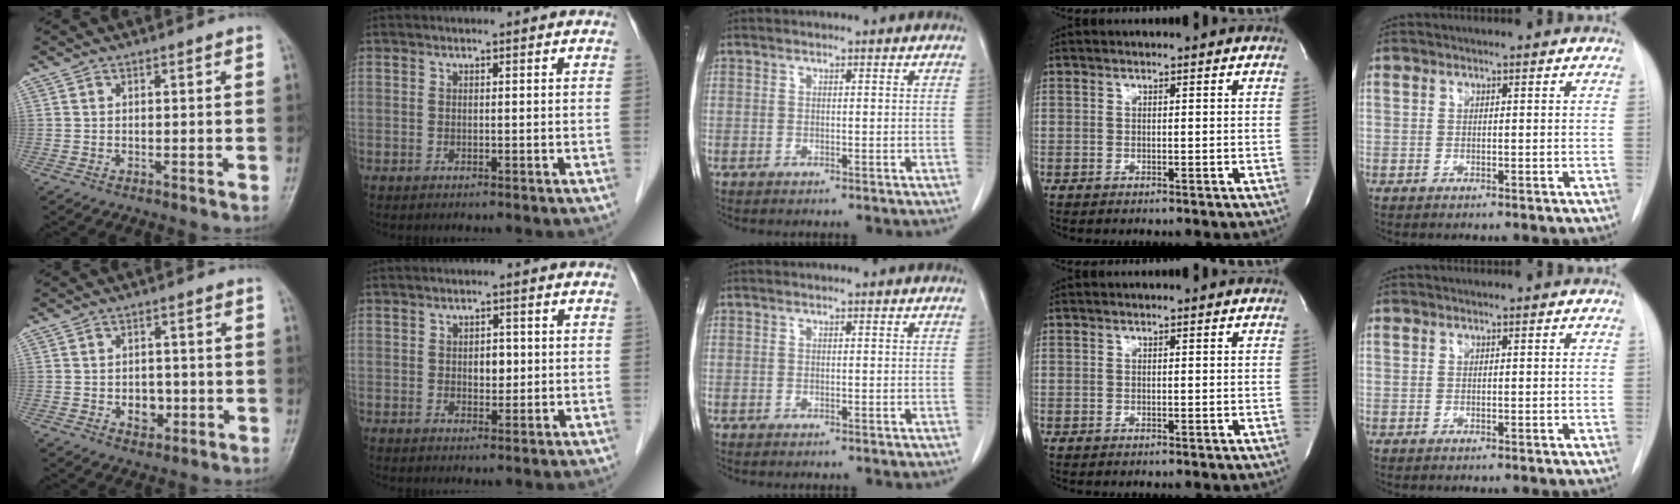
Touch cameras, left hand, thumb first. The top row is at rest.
{"thumb": {"total": 4.4, "force": [-1.0, 3.4, 2.7], "torque": [-0.018, 0.005, -0.012]}, "index": {"total": 2.4, "force": [0.1, 1.6, 1.8], "torque": [-0.026, 0.002, 0.005]}}